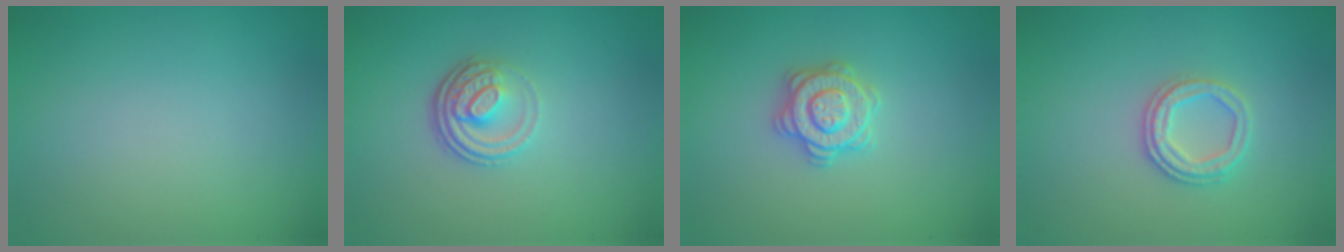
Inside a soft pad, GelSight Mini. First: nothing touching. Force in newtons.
{"total": 3.8, "press": 2.6, "slide": 2.7}
{"total": 2.9, "press": 2.8, "slide": 0.6}
{"total": 2.5, "press": 2.4, "slide": 0.6}